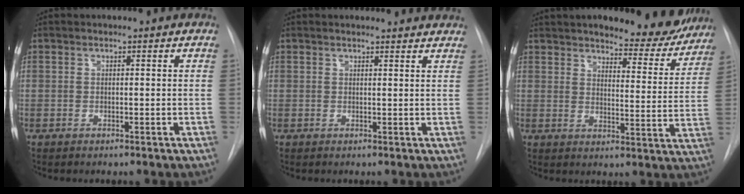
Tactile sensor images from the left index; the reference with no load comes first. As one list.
[{"total": 8.1, "force": [7.8, 1.3, 1.6], "torque": [0.000, 0.004, 0.066]}, {"total": 12.0, "force": [10.7, 3.1, 4.6], "torque": [-0.039, -0.033, 0.125]}]